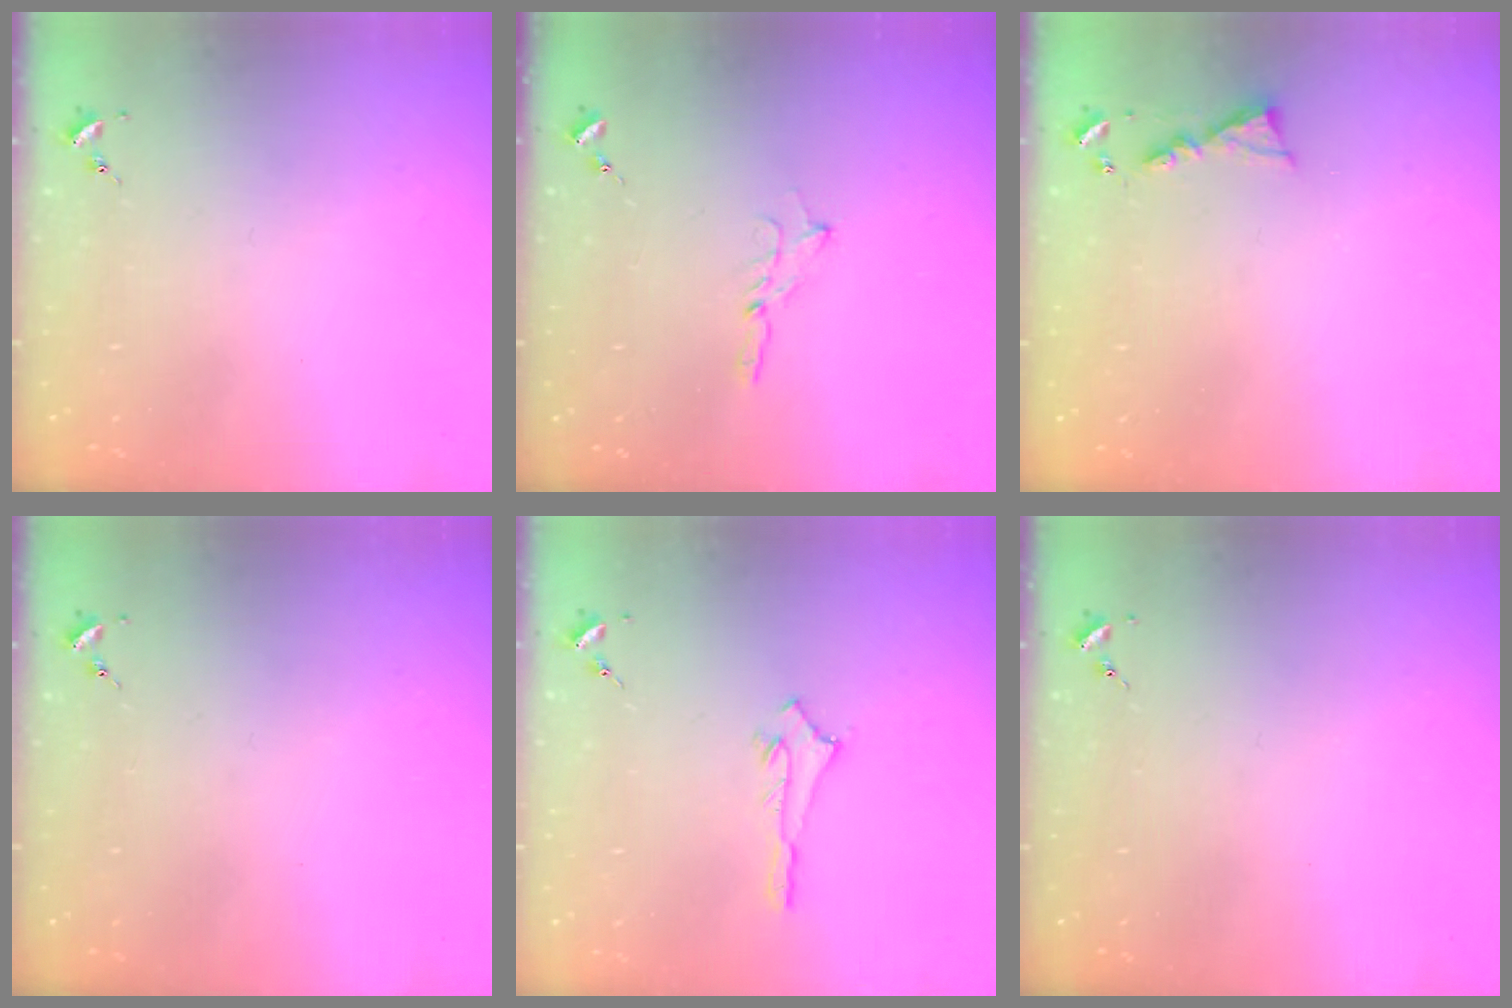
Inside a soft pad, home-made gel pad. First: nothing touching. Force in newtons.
{"total": 2.0, "press": 2.0, "slide": 0.2}
{"total": 4.9, "press": 4.9, "slide": 0.5}
{"total": 0.0}
{"total": 2.9, "press": 2.9, "slide": 0.2}
{"total": 0.0}